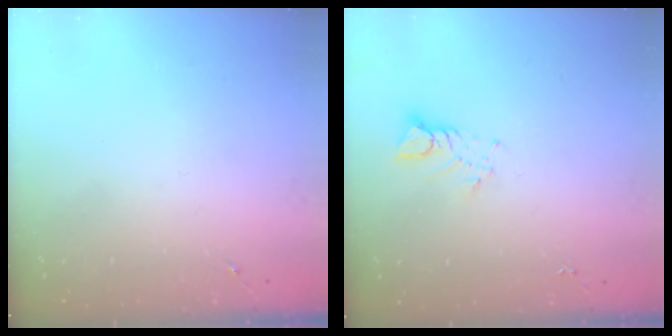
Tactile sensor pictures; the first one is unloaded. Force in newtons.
{"total": 3.8, "press": 3.7, "slide": 0.3}